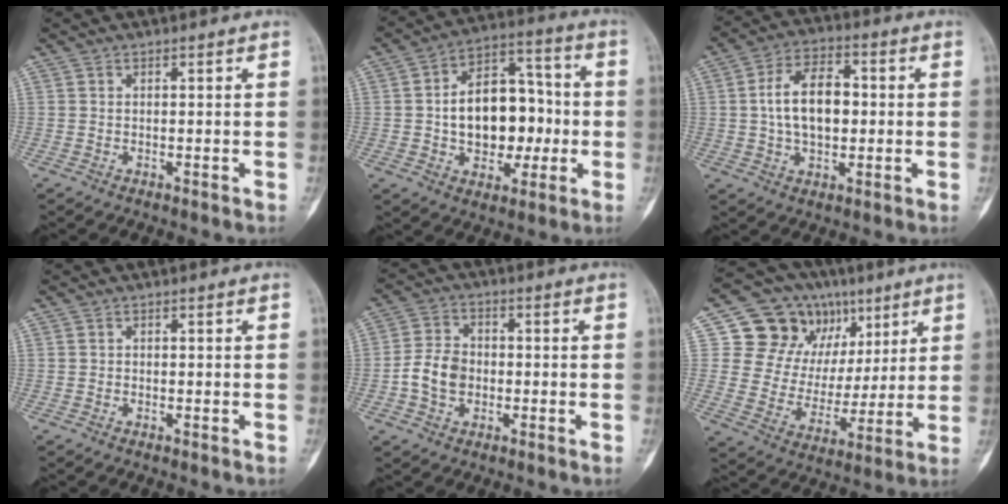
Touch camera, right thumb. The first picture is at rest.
{"total": 16.7, "force": [-0.9, 11.1, 12.4], "torque": [-0.147, 0.038, -0.009]}
{"total": 11.7, "force": [0.5, 7.0, 9.4], "torque": [-0.148, 0.015, 0.007]}
{"total": 0.0}
{"total": 6.2, "force": [-1.3, 4.6, 3.9], "torque": [-0.068, 0.017, -0.031]}
{"total": 18.6, "force": [8.6, 15.0, 7.1], "torque": [-0.061, 0.004, 0.153]}